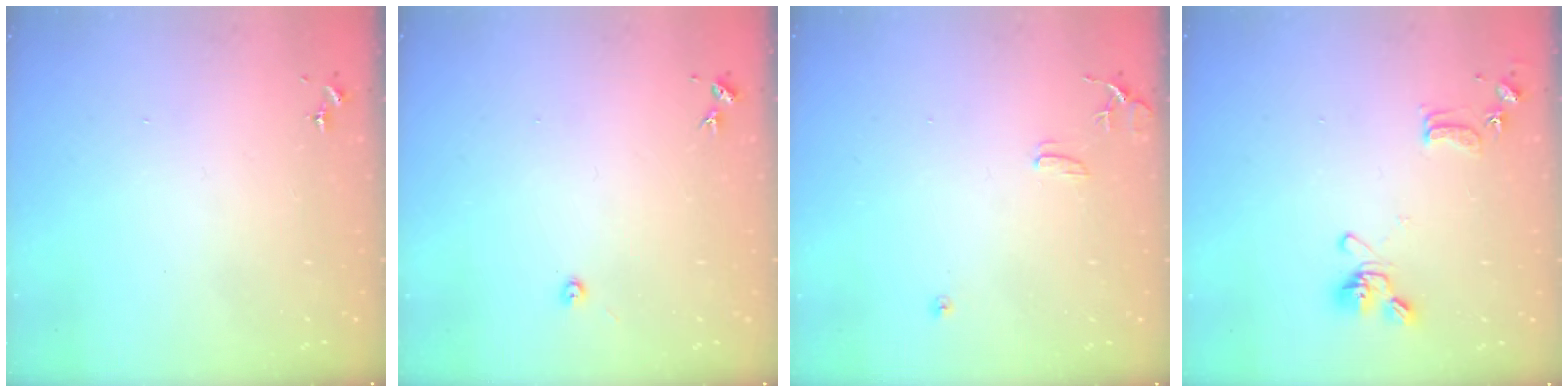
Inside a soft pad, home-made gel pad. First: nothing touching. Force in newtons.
{"total": 4.1, "press": 4.1, "slide": 0.4}
{"total": 8.5, "press": 8.5, "slide": 0.8}
{"total": 13.7, "press": 13.6, "slide": 2.1}